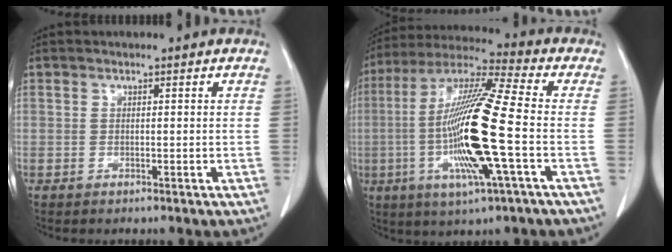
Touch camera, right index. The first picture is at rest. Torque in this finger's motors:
{"motor_torque": [2.14, 0.00, 0.64, 0.21]}